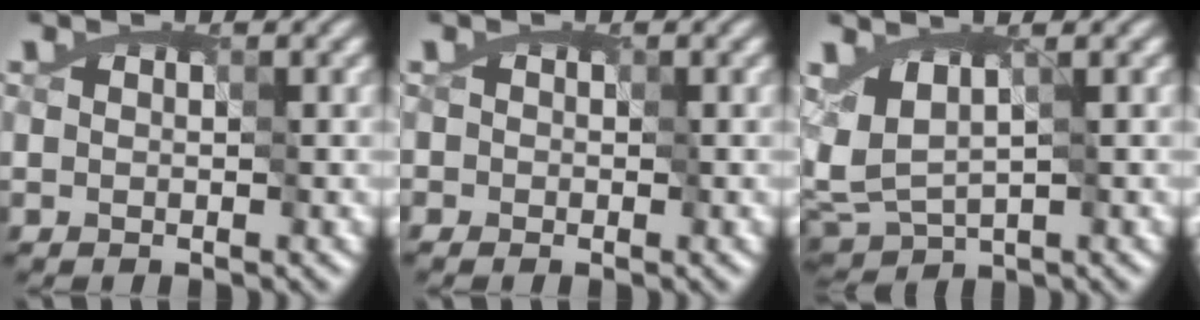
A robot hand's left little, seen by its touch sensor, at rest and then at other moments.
{"total": 0.5, "force": [-0.2, 0.5, 0.0], "torque": [0.001, 0.002, -0.004]}
{"total": 3.0, "force": [0.4, 1.4, 2.7], "torque": [-0.057, 0.001, 0.011]}